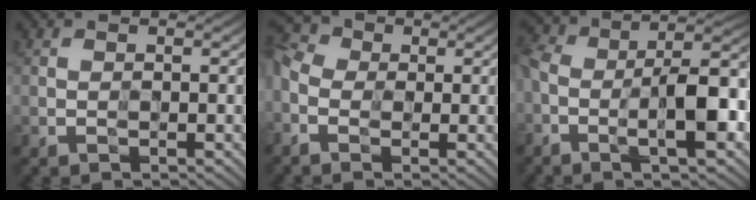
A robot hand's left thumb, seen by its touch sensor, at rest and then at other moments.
{"total": 6.2, "force": [-1.2, 4.7, 3.8], "torque": [-0.106, 0.005, -0.036]}
{"total": 11.7, "force": [-3.3, 4.8, 10.1], "torque": [-0.186, 0.004, -0.058]}